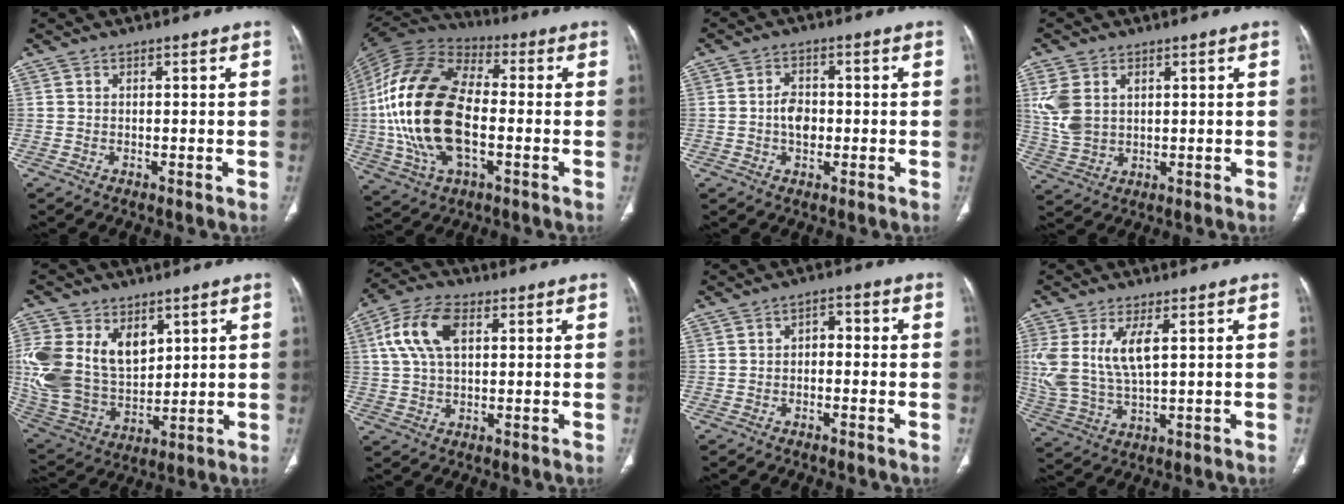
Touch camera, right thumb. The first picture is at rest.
{"total": 24.0, "force": [-2.0, 13.0, 20.0], "torque": [-0.415, 0.010, -0.036]}
{"total": 4.4, "force": [-0.5, 3.1, 3.2], "torque": [-0.047, 0.009, -0.012]}
{"total": 8.1, "force": [2.3, 5.6, 5.4], "torque": [-0.117, -0.002, 0.058]}
{"total": 21.5, "force": [6.3, 14.9, 14.1], "torque": [-0.297, -0.015, 0.142]}
{"total": 10.6, "force": [3.1, 5.9, 8.2], "torque": [-0.168, 0.016, 0.055]}
{"total": 2.9, "force": [-0.5, 1.9, 2.1], "torque": [-0.024, 0.018, -0.016]}
{"total": 11.9, "force": [3.0, 5.2, 10.3], "torque": [-0.239, -0.007, 0.074]}